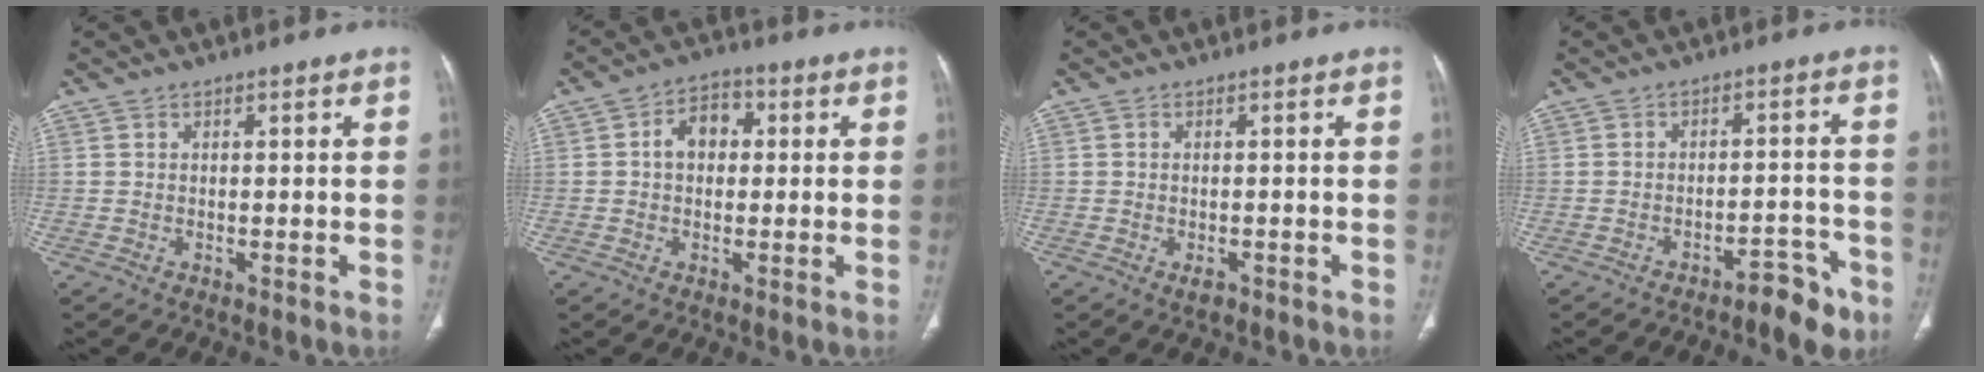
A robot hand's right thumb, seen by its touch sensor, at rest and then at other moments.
{"total": 6.3, "force": [0.7, 4.6, 4.2], "torque": [-0.050, 0.016, 0.003]}
{"total": 1.7, "force": [-0.9, 0.9, 1.1], "torque": [-0.016, 0.003, -0.012]}
{"total": 6.5, "force": [-4.5, 2.7, 3.9], "torque": [-0.037, 0.042, -0.057]}